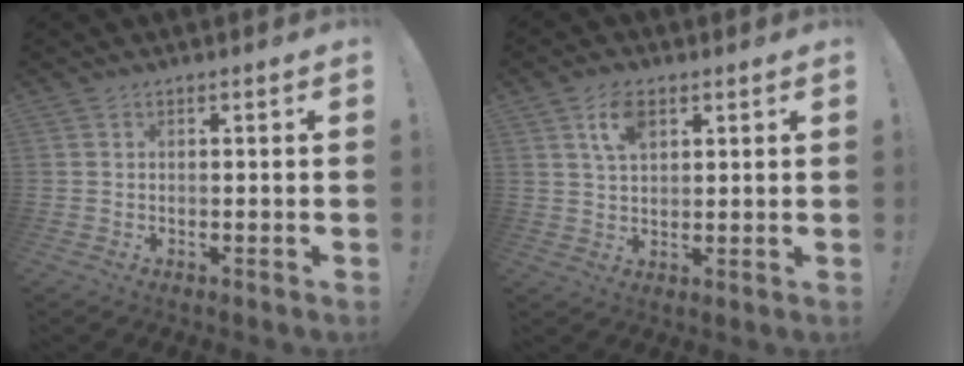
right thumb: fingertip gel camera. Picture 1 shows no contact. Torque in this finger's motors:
{"motor_torque": [-0.53, 0.65, 0.61, 0.23, 0.03]}